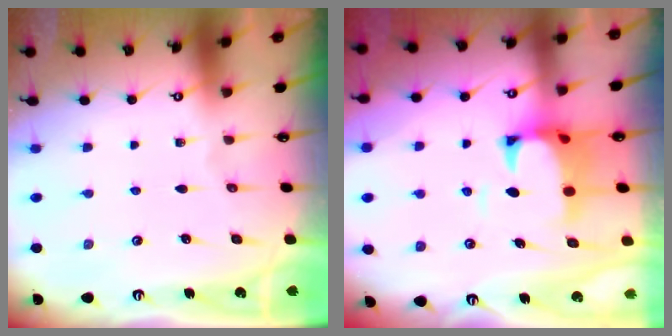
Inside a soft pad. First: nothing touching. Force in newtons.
{"total": 2.6, "press": 2.4, "slide": 1.1}